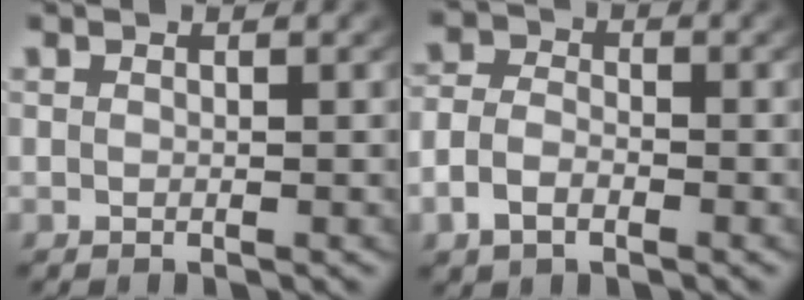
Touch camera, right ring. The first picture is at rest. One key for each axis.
{"total": 4.0, "fx": -1.6, "fy": 3.1, "fz": 1.9, "tx": -0.051, "ty": -0.016, "tz": -0.024}